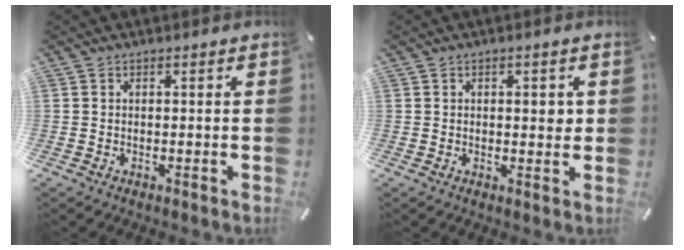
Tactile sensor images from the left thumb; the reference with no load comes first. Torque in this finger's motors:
{"motor_torque": [0.65, 0.70, 0.30, -0.36, 0.10]}